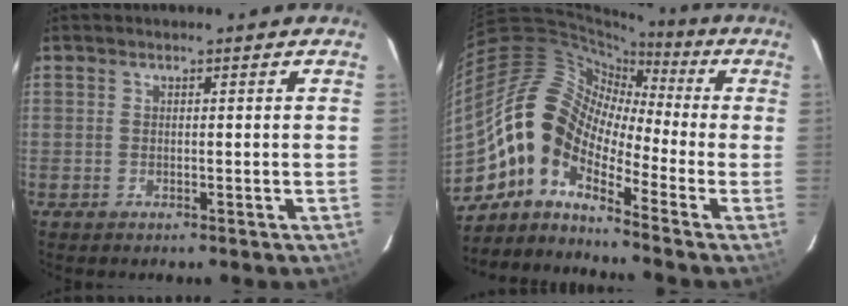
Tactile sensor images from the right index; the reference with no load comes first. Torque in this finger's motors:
{"motor_torque": [1.15, -0.99, 1.05, 0.21]}